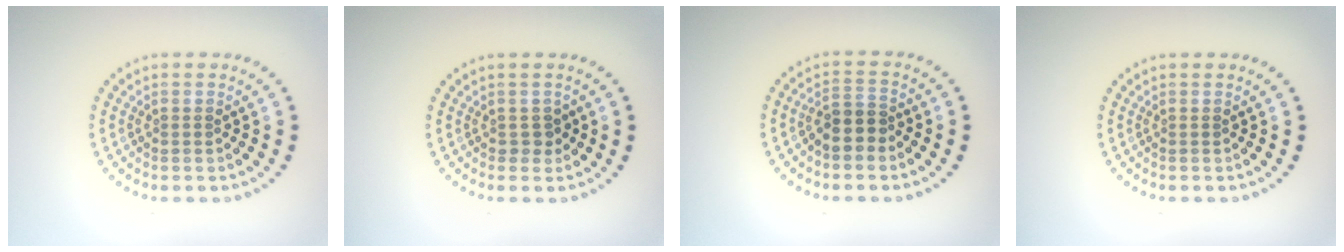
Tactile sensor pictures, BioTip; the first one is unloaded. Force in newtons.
{"total": 1.1, "press": 1.0, "slide": 0.5}
{"total": 2.6, "press": 2.3, "slide": 1.3}
{"total": 0.0}